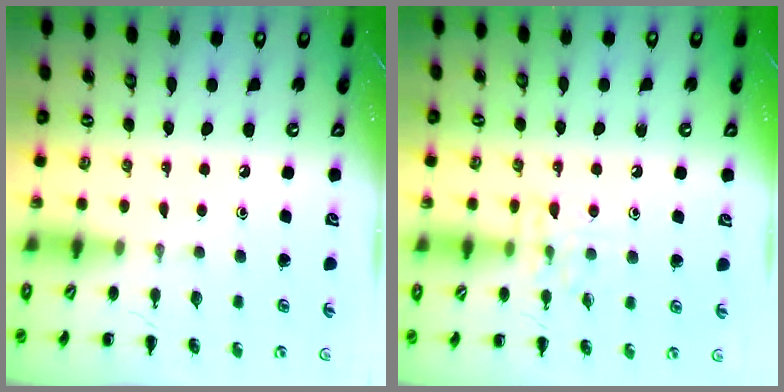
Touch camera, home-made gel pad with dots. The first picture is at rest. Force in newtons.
{"total": 7.7, "press": 7.6, "slide": 1.0}